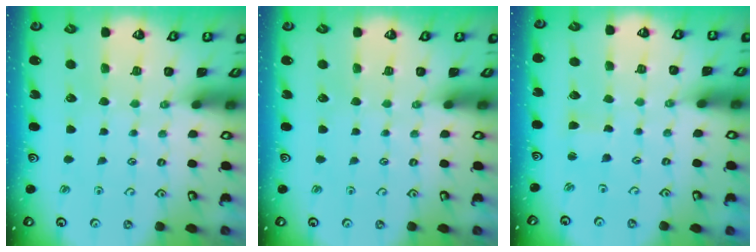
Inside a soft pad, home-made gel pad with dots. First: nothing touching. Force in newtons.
{"total": 0.0}
{"total": 1.8, "press": 1.8, "slide": 0.3}